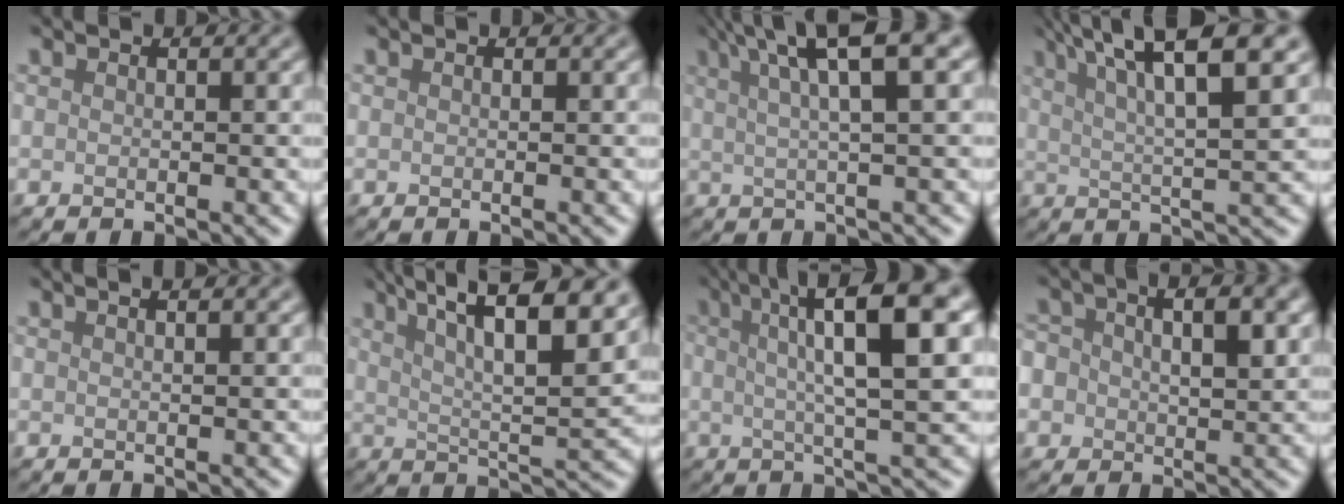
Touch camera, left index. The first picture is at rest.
{"total": 0.0}
{"total": 8.0, "force": [4.2, 1.7, 6.6], "torque": [-0.075, 0.026, 0.055]}
{"total": 9.5, "force": [5.4, 1.9, 7.6], "torque": [-0.107, 0.023, 0.083]}
{"total": 2.0, "force": [1.2, 0.8, 1.4], "torque": [-0.003, 0.000, -0.003]}
{"total": 13.1, "force": [7.6, 3.8, 10.0], "torque": [-0.128, 0.029, 0.087]}
{"total": 10.3, "force": [3.1, 2.2, 9.6], "torque": [-0.118, 0.022, 0.038]}
{"total": 6.9, "force": [1.6, 4.9, 4.5], "torque": [-0.050, 0.018, 0.004]}